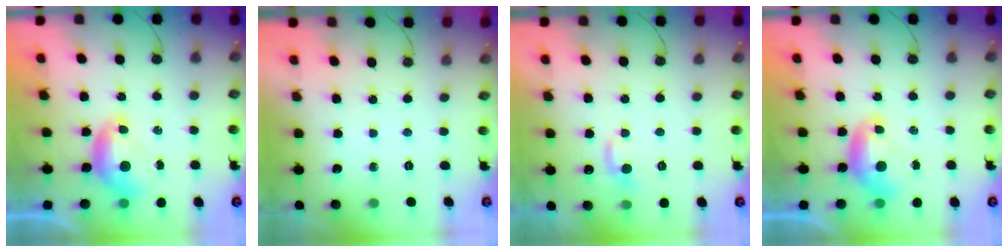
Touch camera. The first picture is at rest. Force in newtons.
{"total": 0.0}
{"total": 1.3, "press": 1.1, "slide": 0.7}
{"total": 0.0}